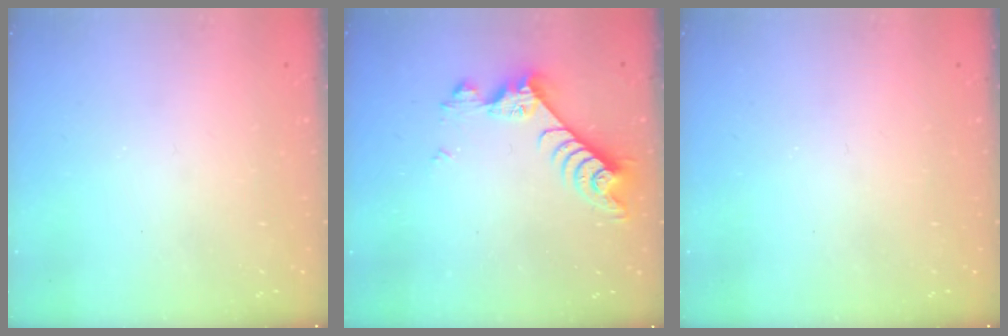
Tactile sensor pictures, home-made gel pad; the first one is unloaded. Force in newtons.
{"total": 7.0, "press": 7.0, "slide": 0.5}
{"total": 0.0}